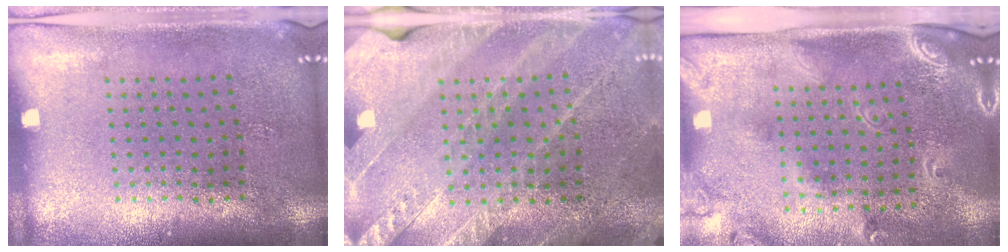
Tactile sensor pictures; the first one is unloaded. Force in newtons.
{"total": 2.6, "press": 2.5, "slide": 0.6}
{"total": 2.5, "press": 1.8, "slide": 1.7}